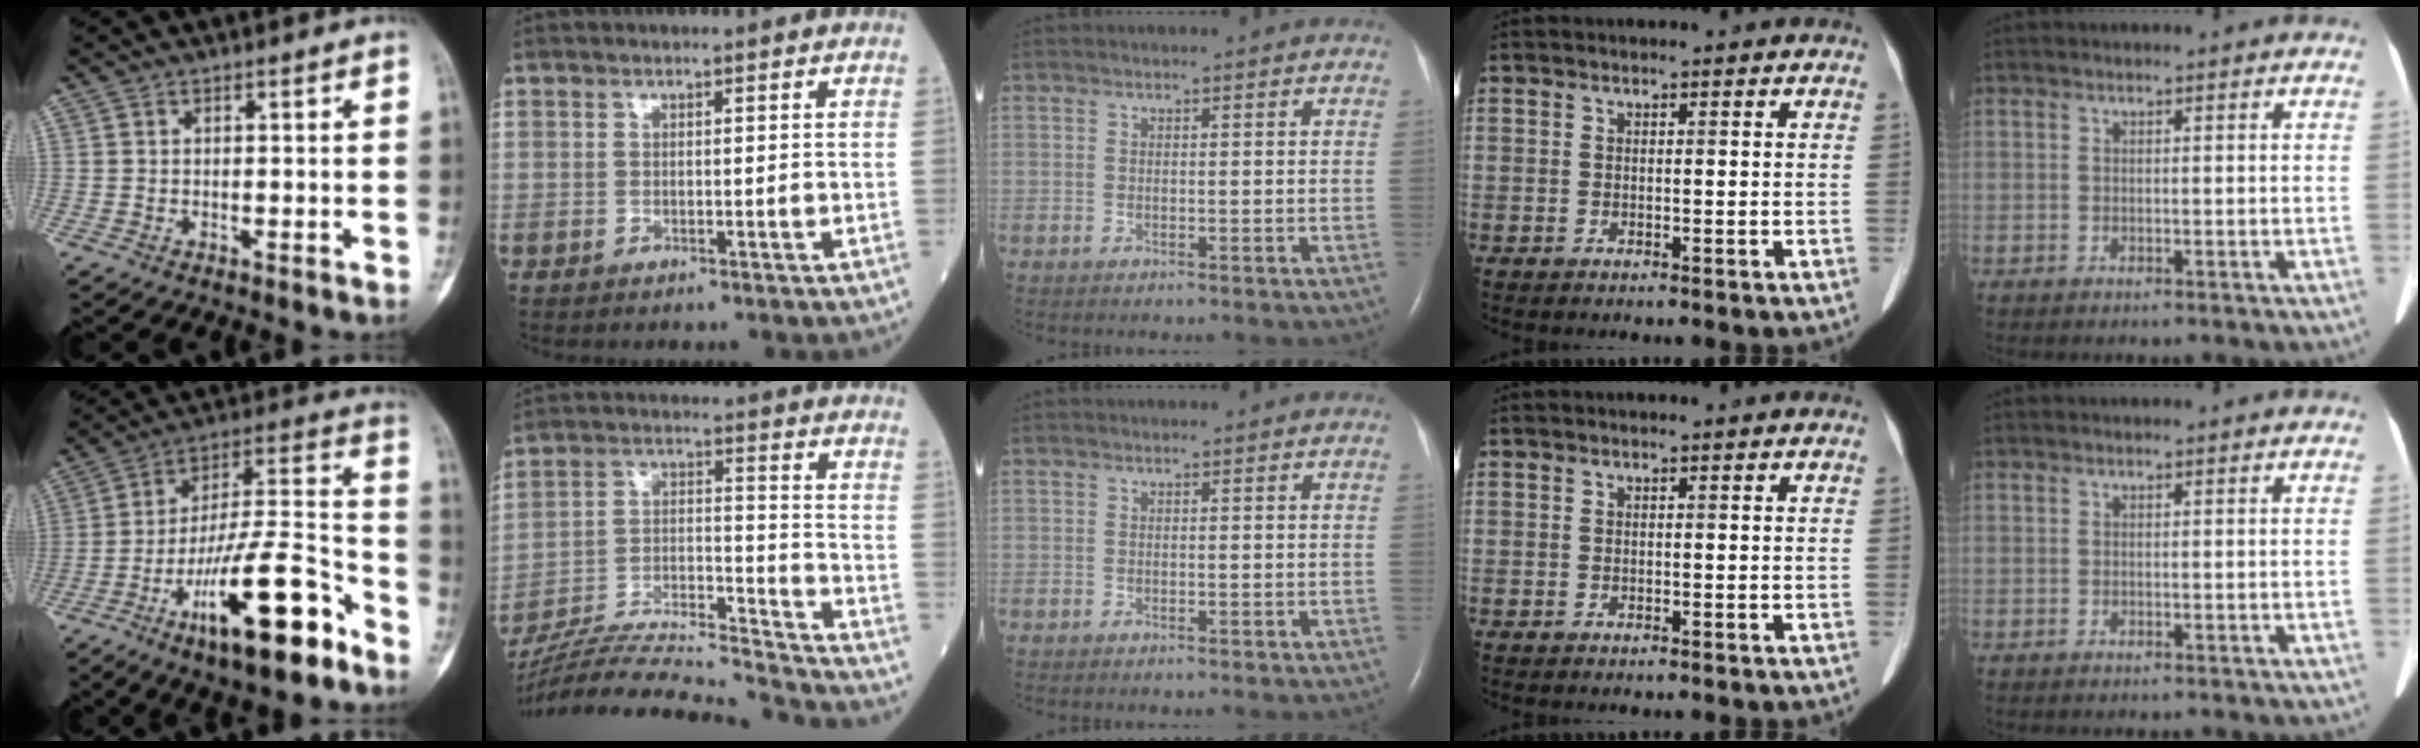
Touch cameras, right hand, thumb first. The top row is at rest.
{"thumb": {"total": 22.6, "force": [-12.6, 5.8, 17.9], "torque": [-0.305, 0.073, -0.211]}, "index": {"total": 20.9, "force": [-19.8, -1.0, 6.6], "torque": [-0.138, -0.002, -0.326]}}